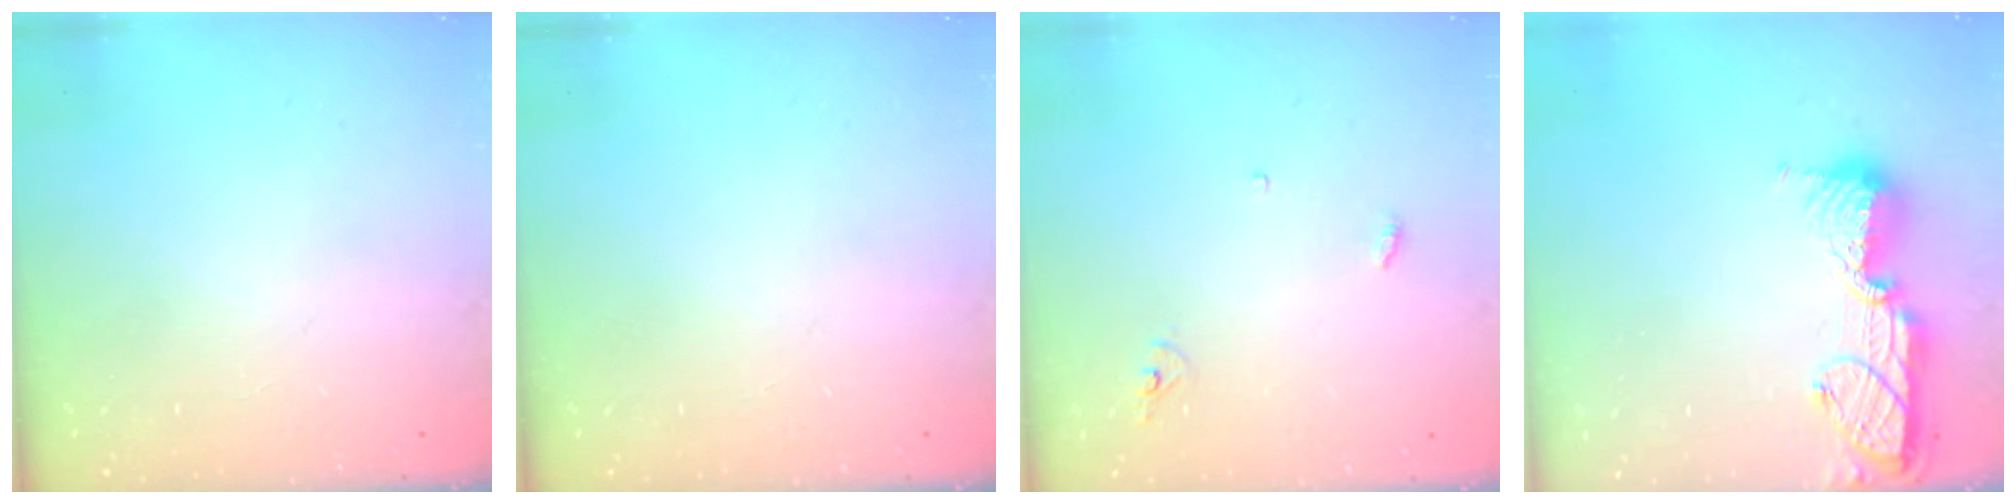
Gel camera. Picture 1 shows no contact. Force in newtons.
{"total": 0.0}
{"total": 2.9, "press": 2.9, "slide": 0.2}
{"total": 13.9, "press": 13.8, "slide": 1.0}